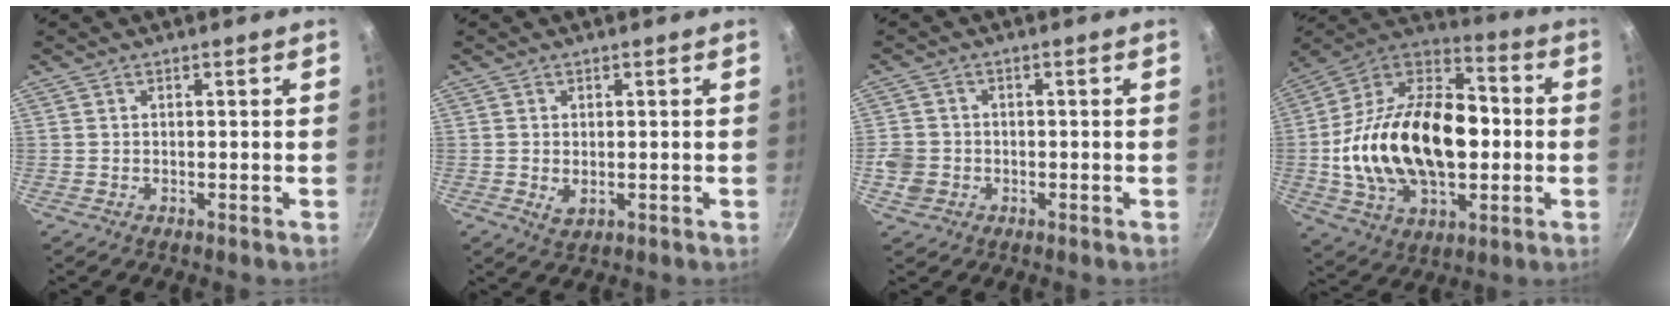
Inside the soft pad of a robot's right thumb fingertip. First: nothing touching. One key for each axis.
{"total": 2.2, "fx": 0.0, "fy": 1.6, "fz": 1.5, "tx": -0.026, "ty": -0.007, "tz": 0.004}
{"total": 4.6, "fx": -1.1, "fy": 4.1, "fz": 1.7, "tx": -0.022, "ty": 0.010, "tz": -0.021}
{"total": 29.1, "fx": -1.8, "fy": 18.0, "fz": 22.8, "tx": -0.389, "ty": 0.040, "tz": -0.034}